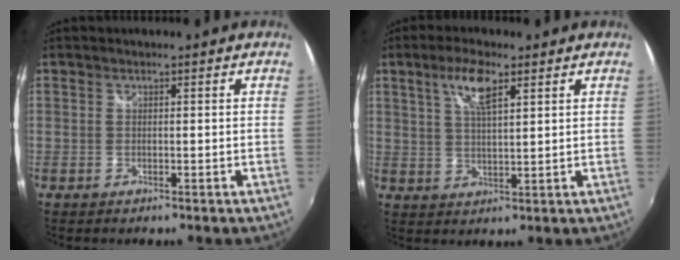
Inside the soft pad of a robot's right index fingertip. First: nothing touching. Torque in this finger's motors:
{"motor_torque": [0.16, 0.12, 0.46, 0.10]}